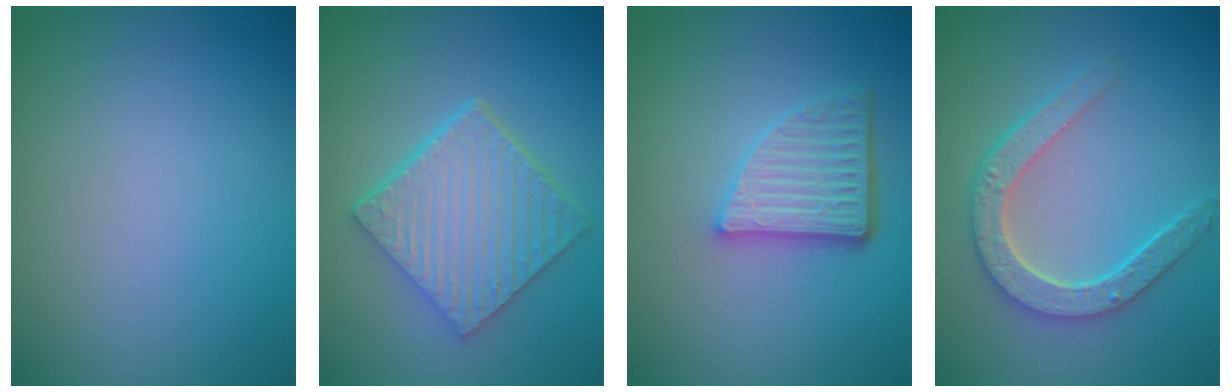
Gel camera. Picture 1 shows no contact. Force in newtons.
{"total": 6.0, "press": 4.6, "slide": 3.9}
{"total": 5.0, "press": 3.5, "slide": 3.6}
{"total": 4.6, "press": 3.7, "slide": 2.7}